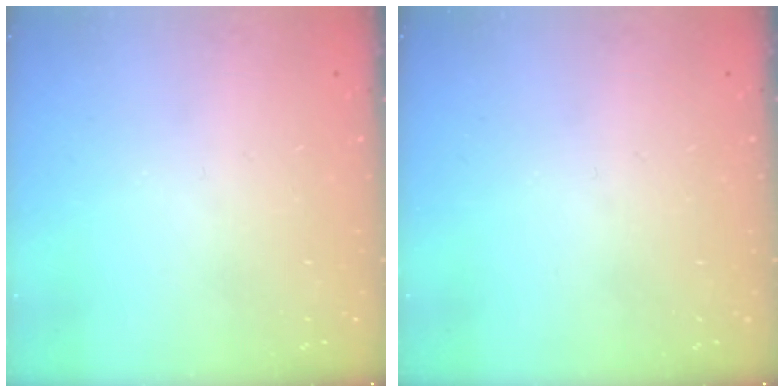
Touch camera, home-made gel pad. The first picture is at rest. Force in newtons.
{"total": 0.0}